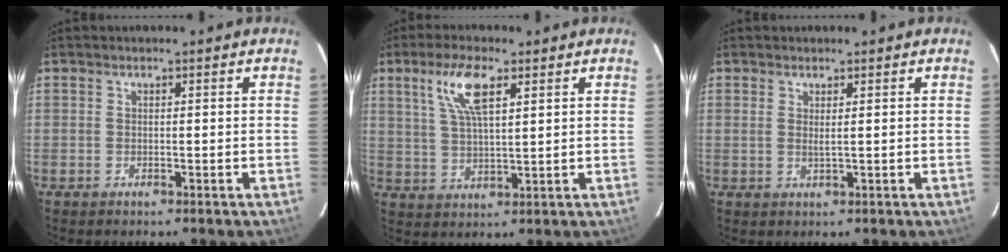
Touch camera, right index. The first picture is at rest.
{"total": 8.3, "force": [4.0, 2.5, 6.8], "torque": [-0.133, 0.009, 0.081]}
{"total": 1.3, "force": [0.6, -0.1, 1.2], "torque": [-0.021, -0.001, 0.010]}